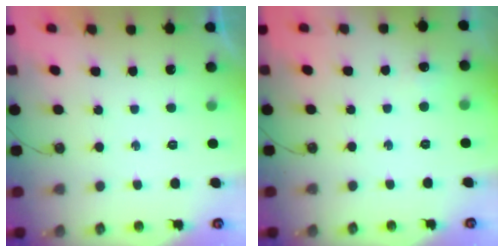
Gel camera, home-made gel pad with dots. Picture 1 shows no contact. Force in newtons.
{"total": 4.1, "press": 4.0, "slide": 1.0}